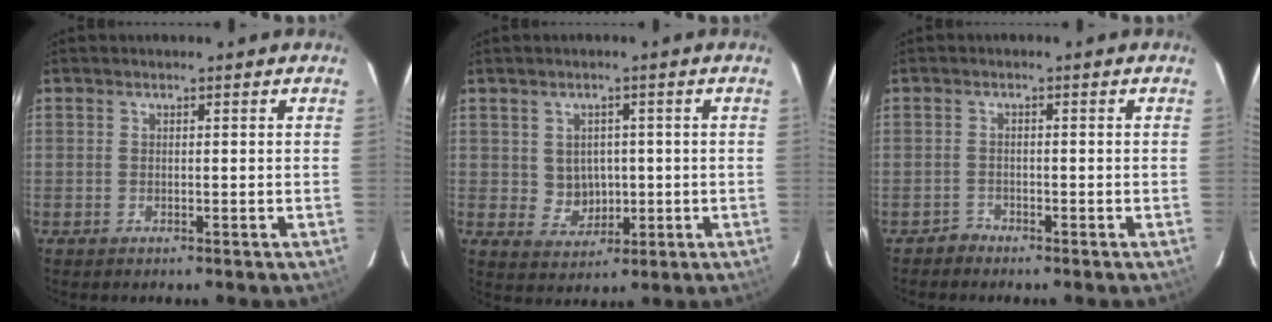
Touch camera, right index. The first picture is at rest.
{"total": 4.4, "force": [0.2, 4.2, 1.5], "torque": [-0.031, 0.009, 0.016]}
{"total": 1.5, "force": [-1.2, 0.7, -0.4], "torque": [0.007, 0.009, -0.021]}